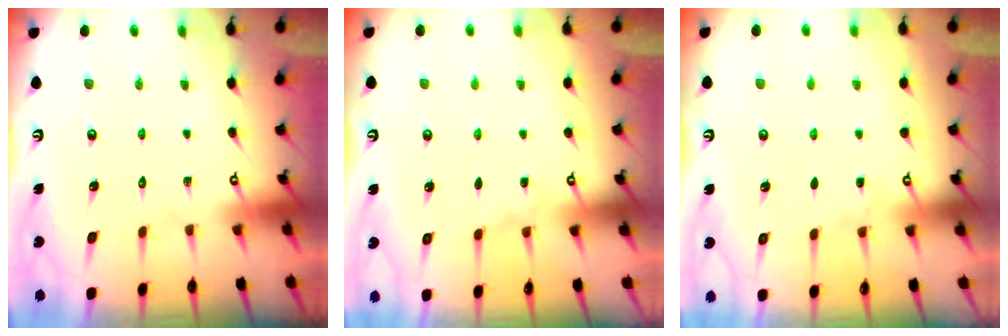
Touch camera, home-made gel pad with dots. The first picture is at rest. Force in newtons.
{"total": 3.4, "press": 3.4, "slide": 0.6}
{"total": 4.0, "press": 4.0, "slide": 0.6}